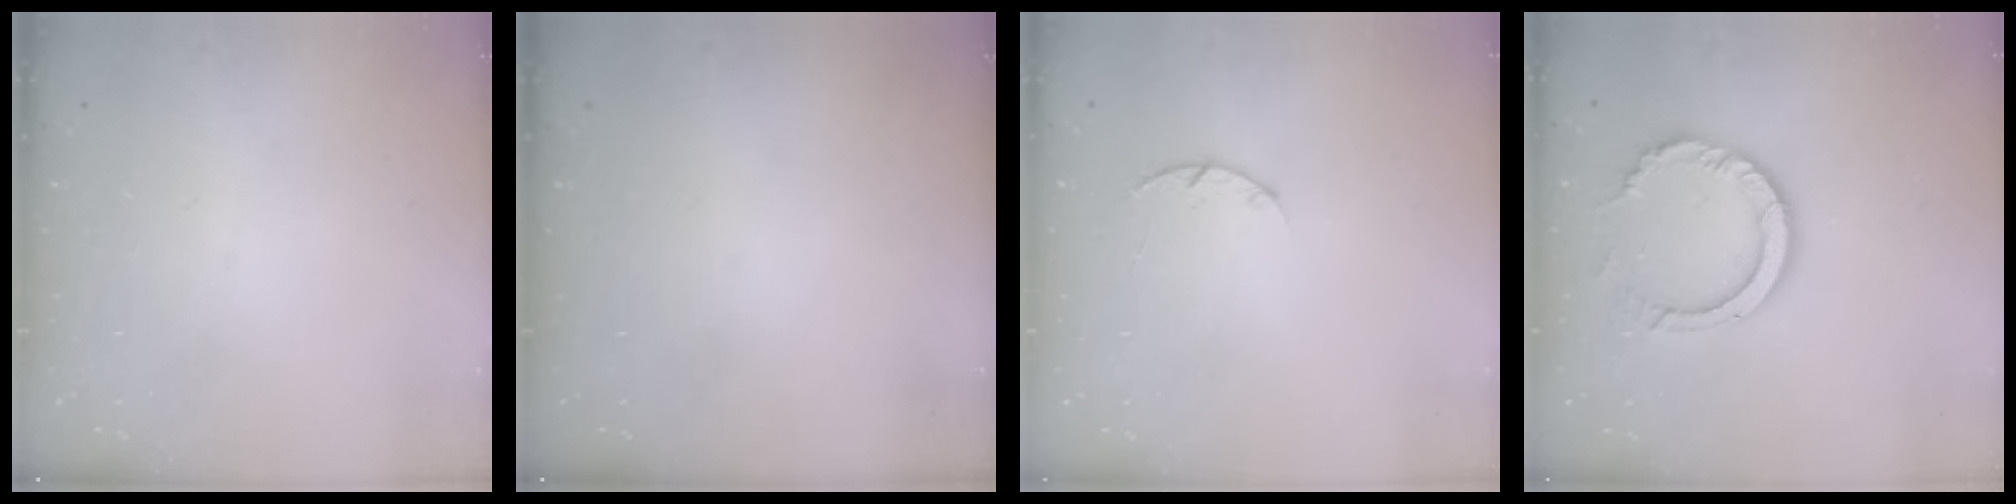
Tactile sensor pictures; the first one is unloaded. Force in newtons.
{"total": 0.0}
{"total": 3.2, "press": 3.2, "slide": 0.5}
{"total": 10.1, "press": 10.1, "slide": 0.9}